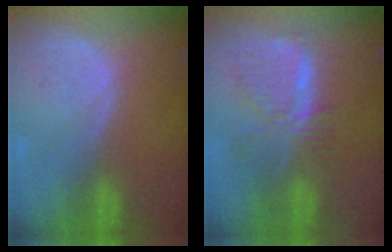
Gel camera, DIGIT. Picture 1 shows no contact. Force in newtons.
{"total": 7.7, "press": 6.9, "slide": 3.4}